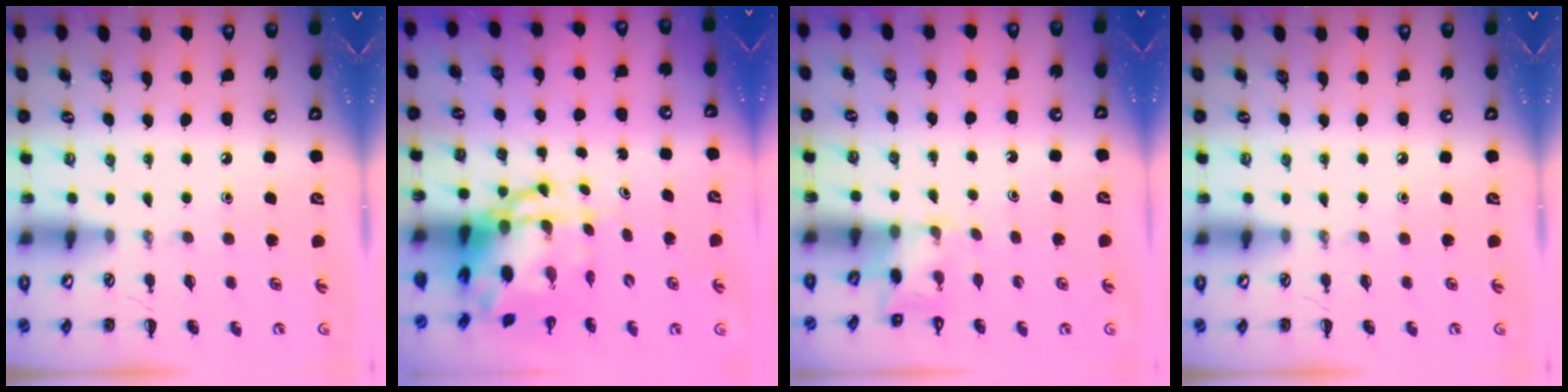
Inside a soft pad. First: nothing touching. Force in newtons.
{"total": 8.4, "press": 8.1, "slide": 2.1}
{"total": 2.7, "press": 2.6, "slide": 0.9}
{"total": 0.0}